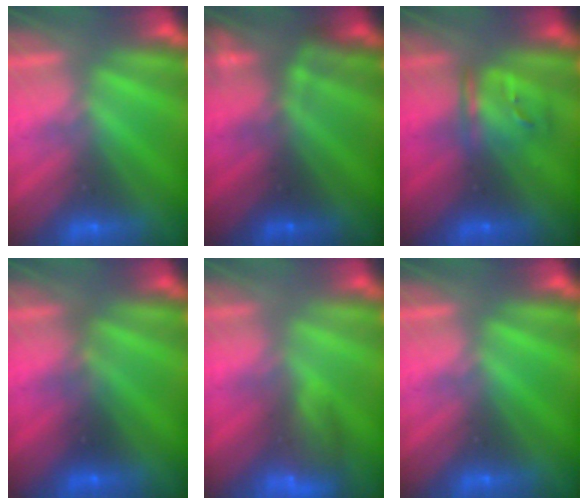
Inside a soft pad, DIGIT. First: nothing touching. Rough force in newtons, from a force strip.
{"total": 2.4}
{"total": 3.6}
{"total": 2.3}
{"total": 7.6}
{"total": 0.0}